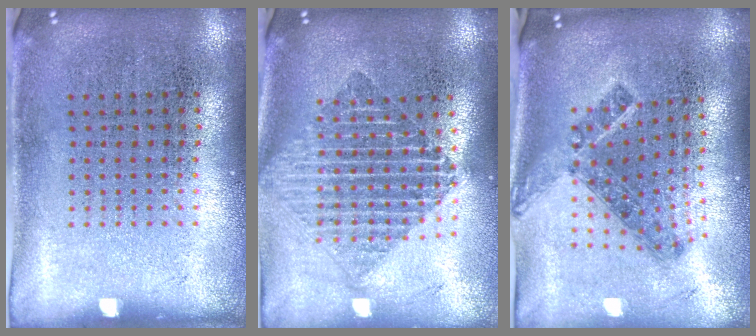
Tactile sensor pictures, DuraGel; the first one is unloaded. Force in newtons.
{"total": 1.9, "press": 1.6, "slide": 1.0}
{"total": 1.2, "press": 1.0, "slide": 0.8}